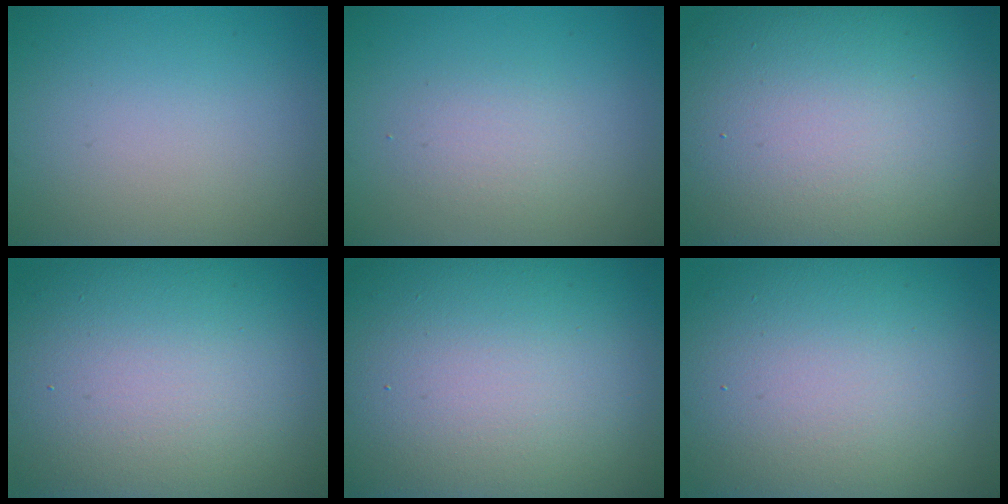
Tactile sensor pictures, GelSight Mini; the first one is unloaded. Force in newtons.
{"total": 1.8, "press": 1.8, "slide": 0.1}
{"total": 18.9, "press": 18.9, "slide": 0.9}
{"total": 17.3, "press": 17.3, "slide": 0.9}
{"total": 23.9, "press": 23.8, "slide": 1.2}
{"total": 16.8, "press": 16.7, "slide": 0.9}